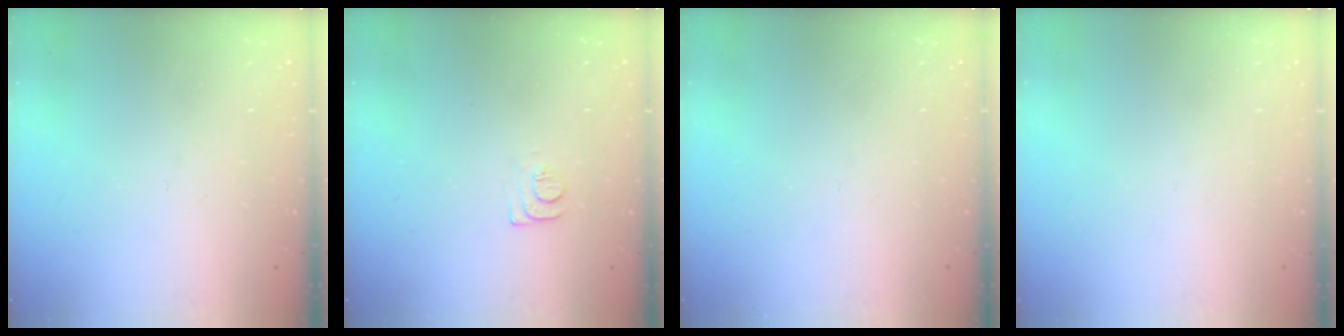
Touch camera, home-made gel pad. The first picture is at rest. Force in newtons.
{"total": 6.7, "press": 6.7, "slide": 0.6}
{"total": 0.0}
{"total": 1.6, "press": 1.6, "slide": 0.1}